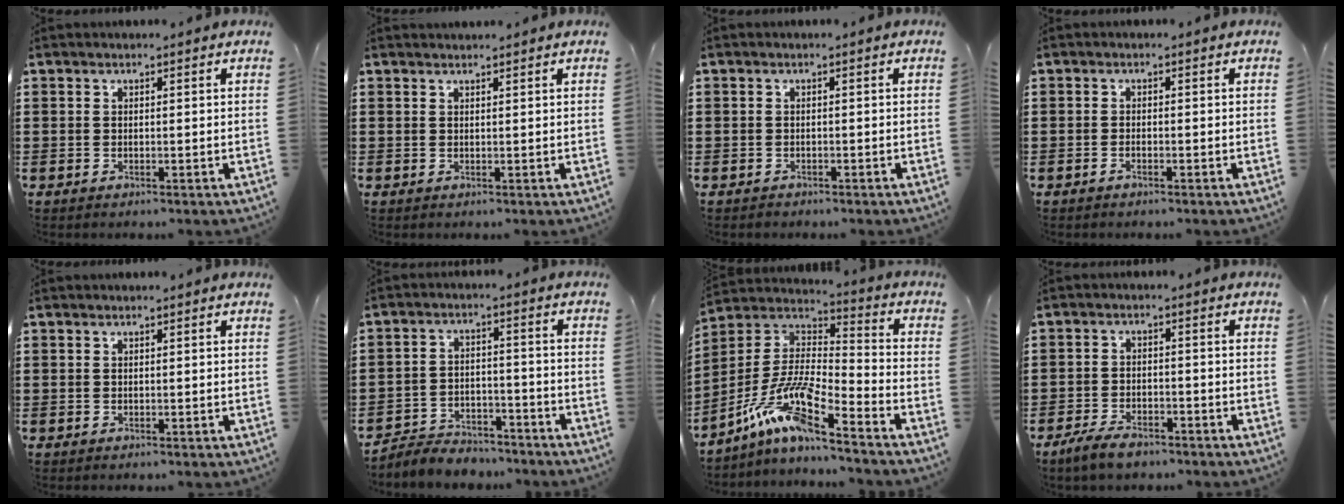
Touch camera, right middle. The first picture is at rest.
{"total": 0.7, "force": [0.7, 0.1, -0.1], "torque": [0.000, -0.001, 0.014]}
{"total": 1.0, "force": [-0.8, 0.7, -0.1], "torque": [0.002, 0.004, -0.018]}
{"total": 0.8, "force": [-0.7, 0.1, 0.5], "torque": [-0.011, -0.003, -0.012]}
{"total": 0.0}
{"total": 4.9, "force": [-4.8, 1.1, 0.1], "torque": [-0.005, 0.011, -0.100]}
{"total": 11.0, "force": [-8.2, 1.2, 7.2], "torque": [-0.174, -0.018, -0.174]}
{"total": 4.0, "force": [-3.3, 1.4, 1.7], "torque": [-0.043, 0.003, -0.067]}